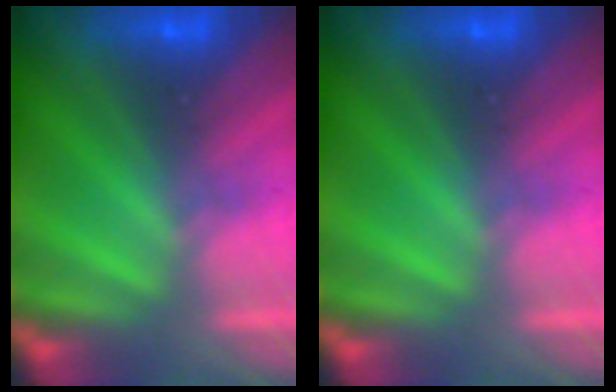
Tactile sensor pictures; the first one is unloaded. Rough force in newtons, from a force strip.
{"total": 0.0}